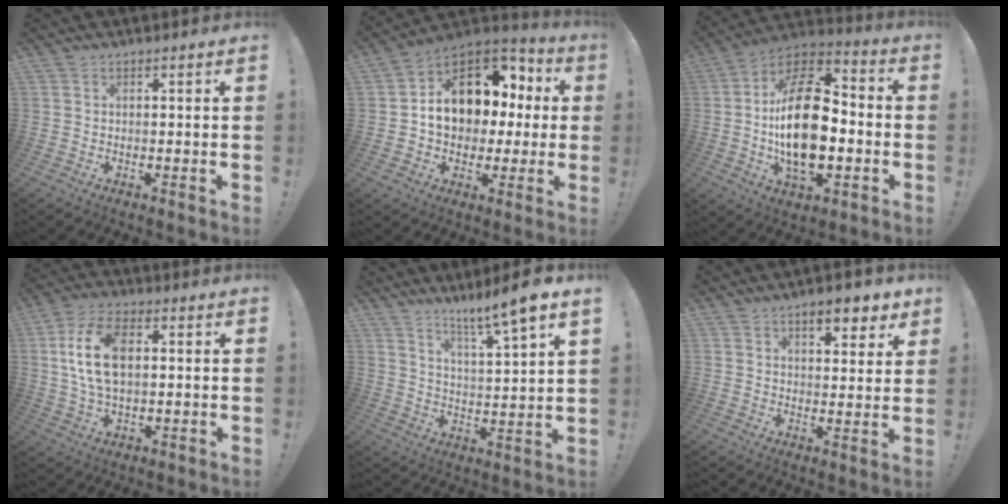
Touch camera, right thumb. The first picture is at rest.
{"total": 15.0, "force": [2.4, 11.8, 8.8], "torque": [-0.118, -0.005, 0.060]}
{"total": 23.9, "force": [-2.7, 13.3, 19.7], "torque": [-0.348, 0.017, -0.045]}
{"total": 13.2, "force": [2.1, 7.9, 10.4], "torque": [-0.198, 0.001, 0.036]}
{"total": 9.4, "force": [7.1, -0.8, 6.2], "torque": [-0.095, -0.056, 0.109]}
{"total": 7.4, "force": [4.9, 2.8, 4.8], "torque": [-0.056, -0.025, 0.081]}